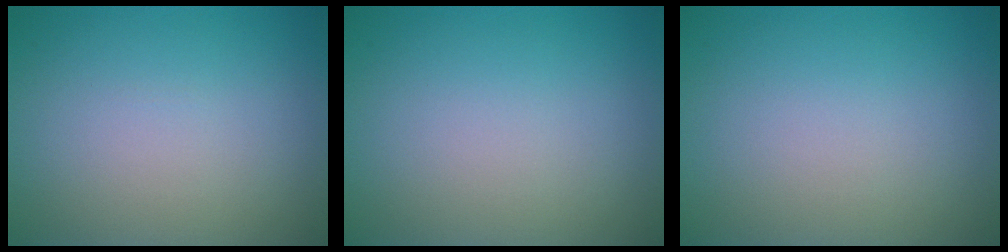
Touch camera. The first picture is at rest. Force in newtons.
{"total": 0.0}
{"total": 0.0}